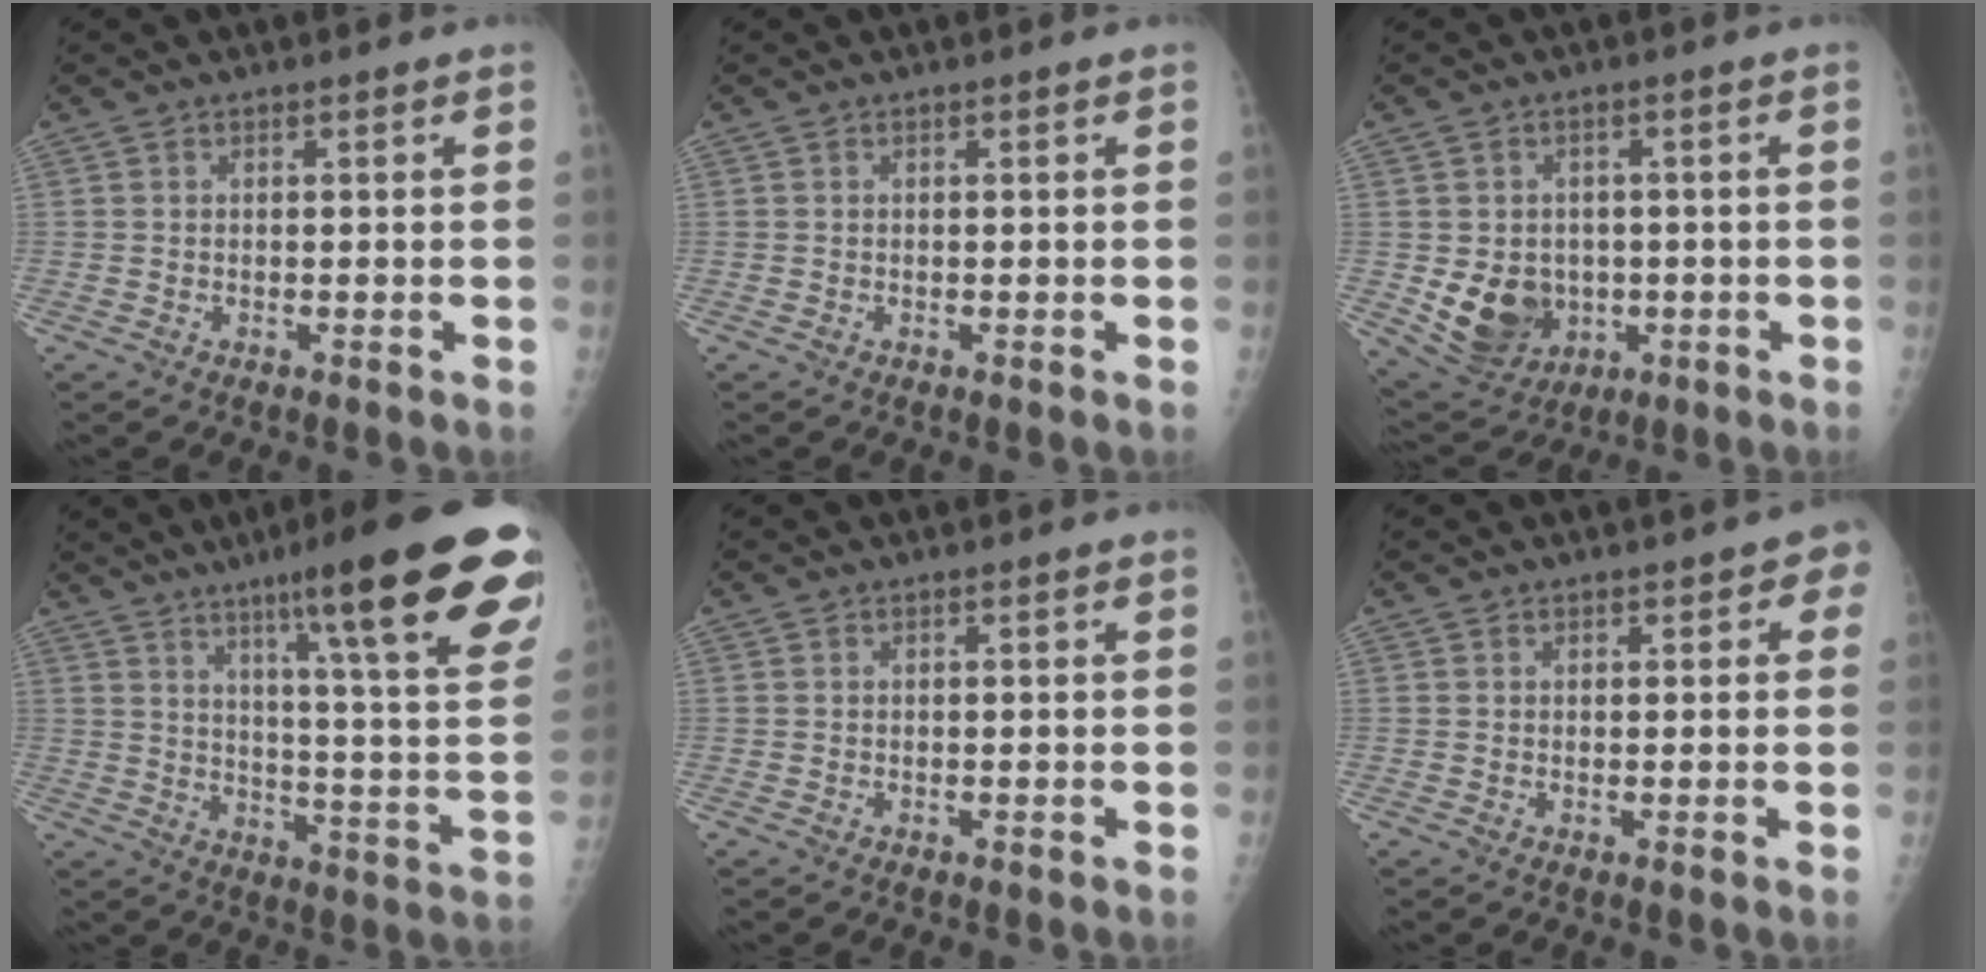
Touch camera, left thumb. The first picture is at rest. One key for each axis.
{"total": 0.0}
{"total": 10.2, "fx": -1.4, "fy": 8.6, "fz": 5.3, "tx": -0.056, "ty": 0.000, "tz": -0.001}
{"total": 25.9, "fx": 15.3, "fy": 3.2, "fz": 20.7, "tx": -0.266, "ty": -0.052, "tz": 0.211}
{"total": 0.0}
{"total": 2.7, "fx": 1.6, "fy": 1.7, "fz": 1.5, "tx": 0.017, "ty": 0.000, "tz": 0.011}